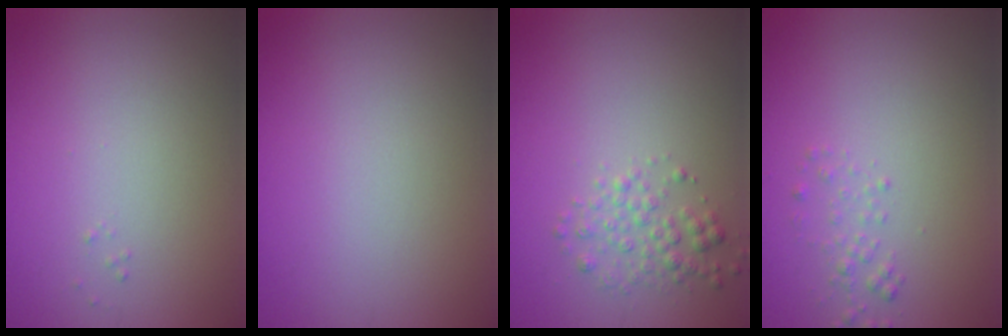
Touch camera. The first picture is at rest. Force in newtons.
{"total": 0.0}
{"total": 2.0, "press": 2.0, "slide": 0.1}
{"total": 1.2, "press": 1.2, "slide": 0.1}